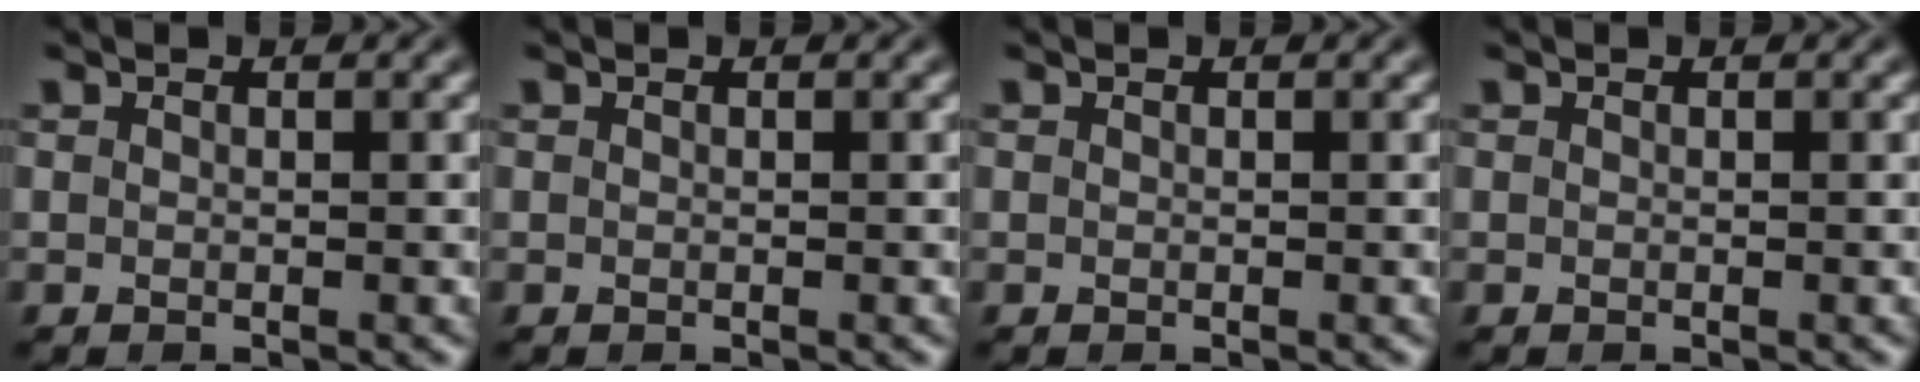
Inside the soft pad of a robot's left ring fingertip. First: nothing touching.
{"total": 0.0}
{"total": 0.0}
{"total": 0.0}